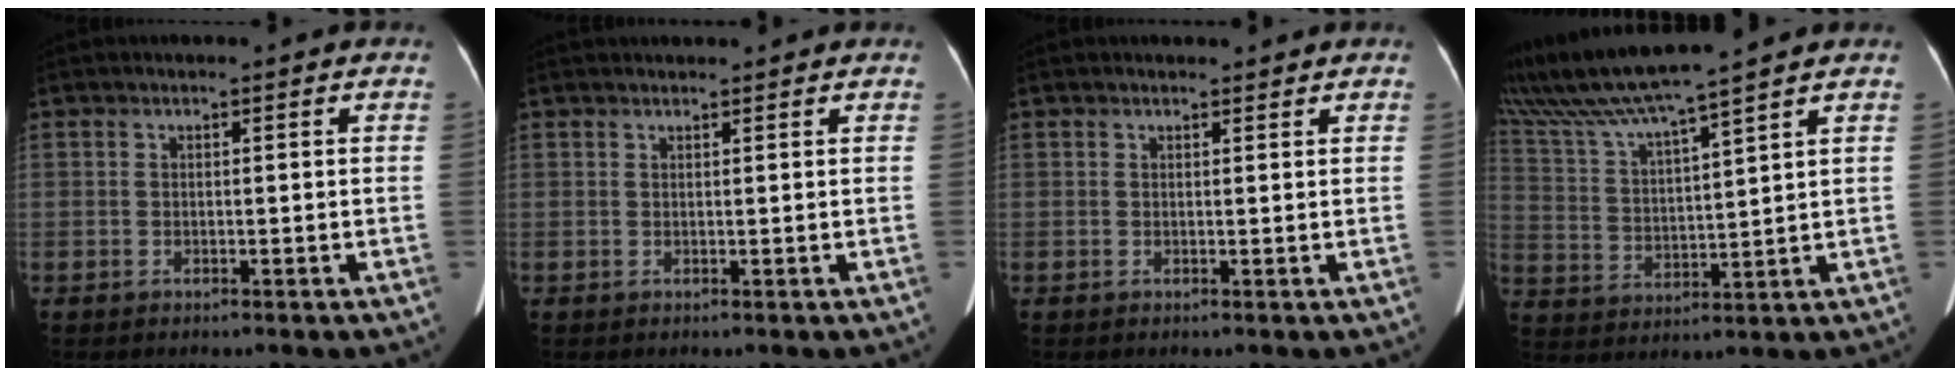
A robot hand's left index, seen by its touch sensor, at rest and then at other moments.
{"total": 4.9, "force": [4.6, 0.6, 1.4], "torque": [-0.012, 0.023, 0.054]}
{"total": 2.2, "force": [2.1, 0.4, 0.5], "torque": [-0.006, -0.002, 0.026]}
{"total": 13.7, "force": [11.8, -1.4, 6.8], "torque": [-0.137, 0.012, 0.219]}